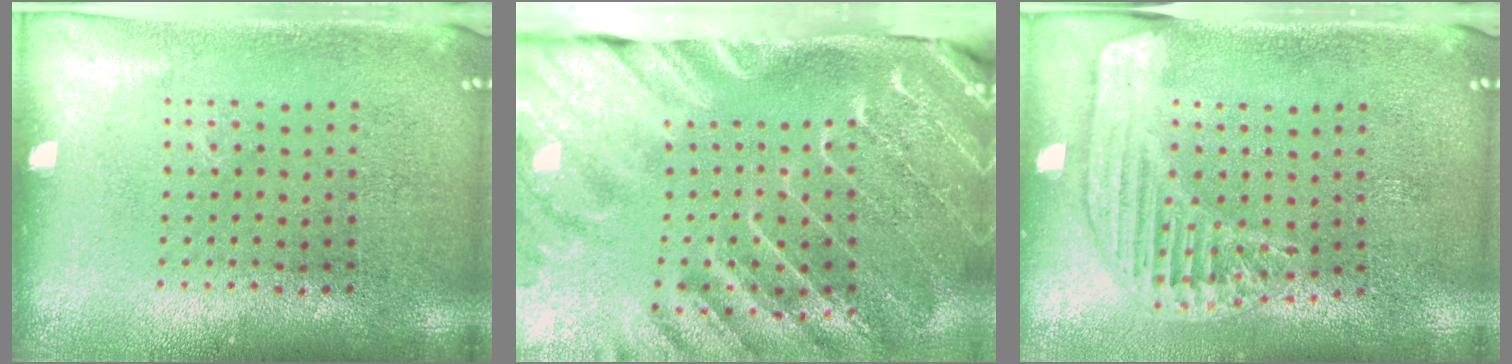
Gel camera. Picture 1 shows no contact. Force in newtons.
{"total": 4.4, "press": 3.4, "slide": 2.8}
{"total": 1.6, "press": 1.6, "slide": 0.4}